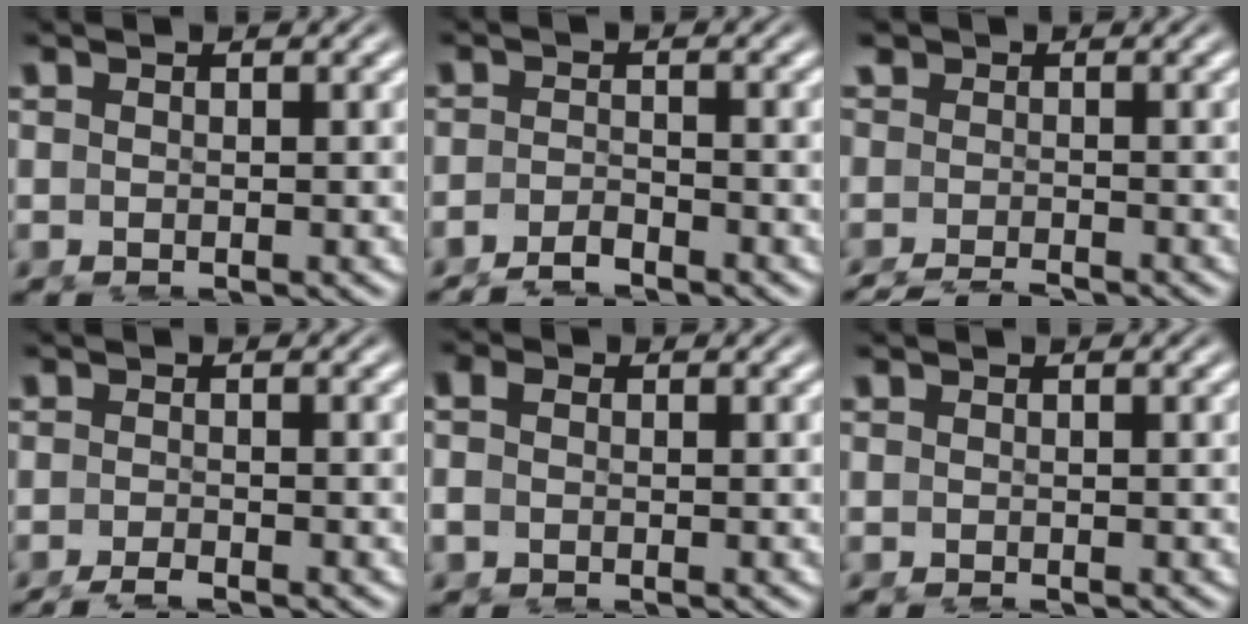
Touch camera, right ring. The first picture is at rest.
{"total": 2.2, "force": [-2.1, -0.1, 0.2], "torque": [-0.003, -0.004, -0.038]}
{"total": 2.4, "force": [-2.2, 0.9, 0.2], "torque": [0.003, -0.013, -0.035]}
{"total": 1.5, "force": [-1.5, -0.2, 0.1], "torque": [-0.004, -0.003, -0.027]}
{"total": 1.5, "force": [0.0, 1.2, 0.8], "torque": [-0.025, -0.007, 0.000]}
{"total": 0.0}